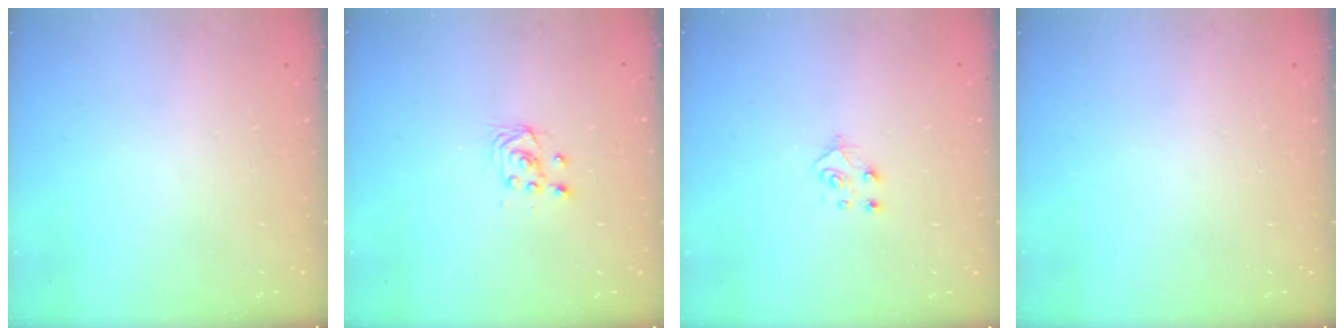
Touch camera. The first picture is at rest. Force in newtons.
{"total": 2.9, "press": 2.6, "slide": 1.3}
{"total": 5.5, "press": 5.5, "slide": 0.6}
{"total": 0.0}